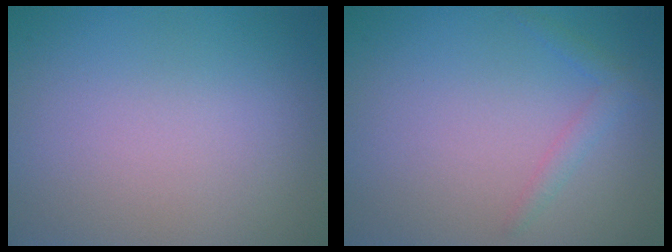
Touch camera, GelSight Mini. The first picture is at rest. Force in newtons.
{"total": 1.4, "press": 1.4, "slide": 0.1}